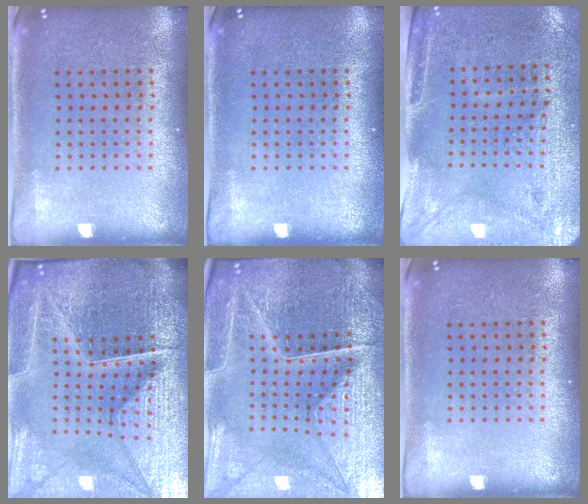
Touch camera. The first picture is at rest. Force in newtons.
{"total": 0.0}
{"total": 3.0, "press": 2.5, "slide": 1.5}
{"total": 6.5, "press": 5.9, "slide": 2.8}
{"total": 5.2, "press": 4.9, "slide": 1.6}
{"total": 0.0}